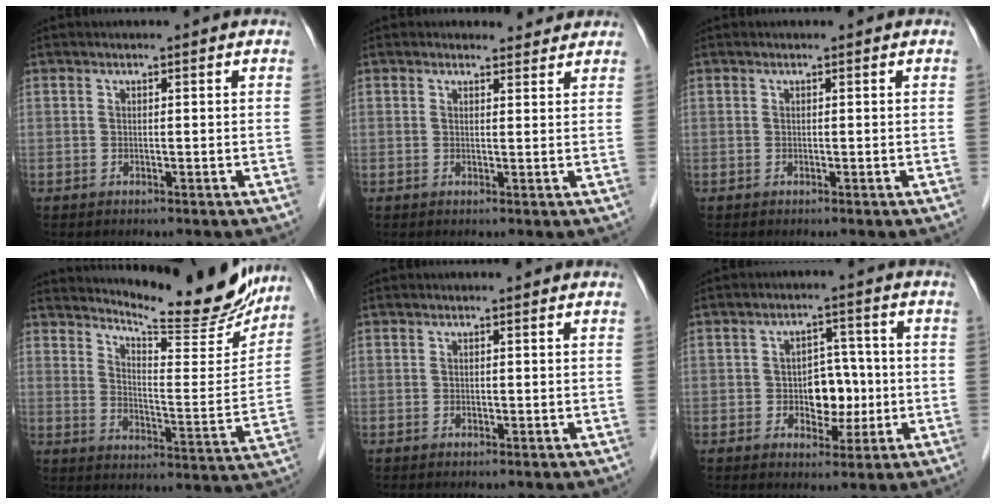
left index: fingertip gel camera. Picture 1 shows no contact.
{"total": 2.3, "force": [2.1, 0.8, -0.2], "torque": [-0.001, 0.000, 0.021]}
{"total": 0.0}
{"total": 16.5, "force": [15.5, 1.5, 5.4], "torque": [-0.084, -0.057, 0.206]}
{"total": 0.0}
{"total": 6.1, "force": [-0.9, 4.0, 4.5], "torque": [-0.067, 0.016, -0.009]}